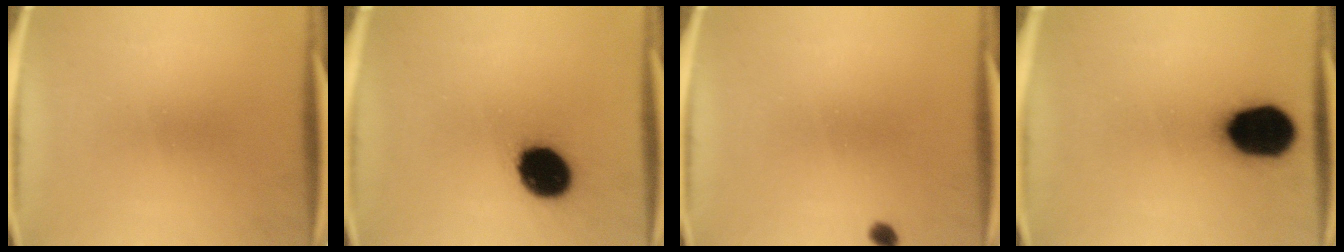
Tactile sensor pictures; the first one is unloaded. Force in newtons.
{"total": 14.4}
{"total": 1.3}
{"total": 18.1}